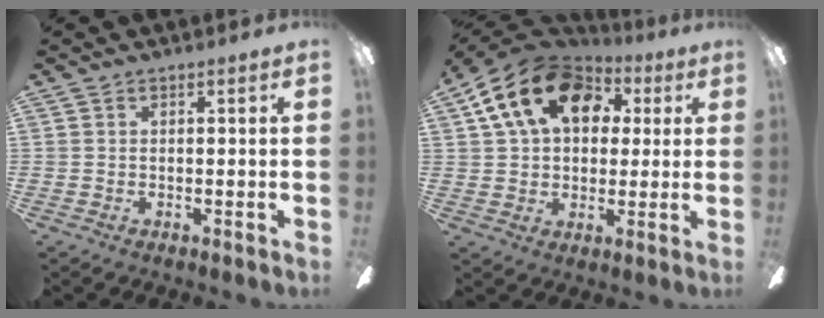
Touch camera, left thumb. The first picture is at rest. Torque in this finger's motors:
{"motor_torque": [1.72, 2.54, 1.40, -1.36, 0.35]}